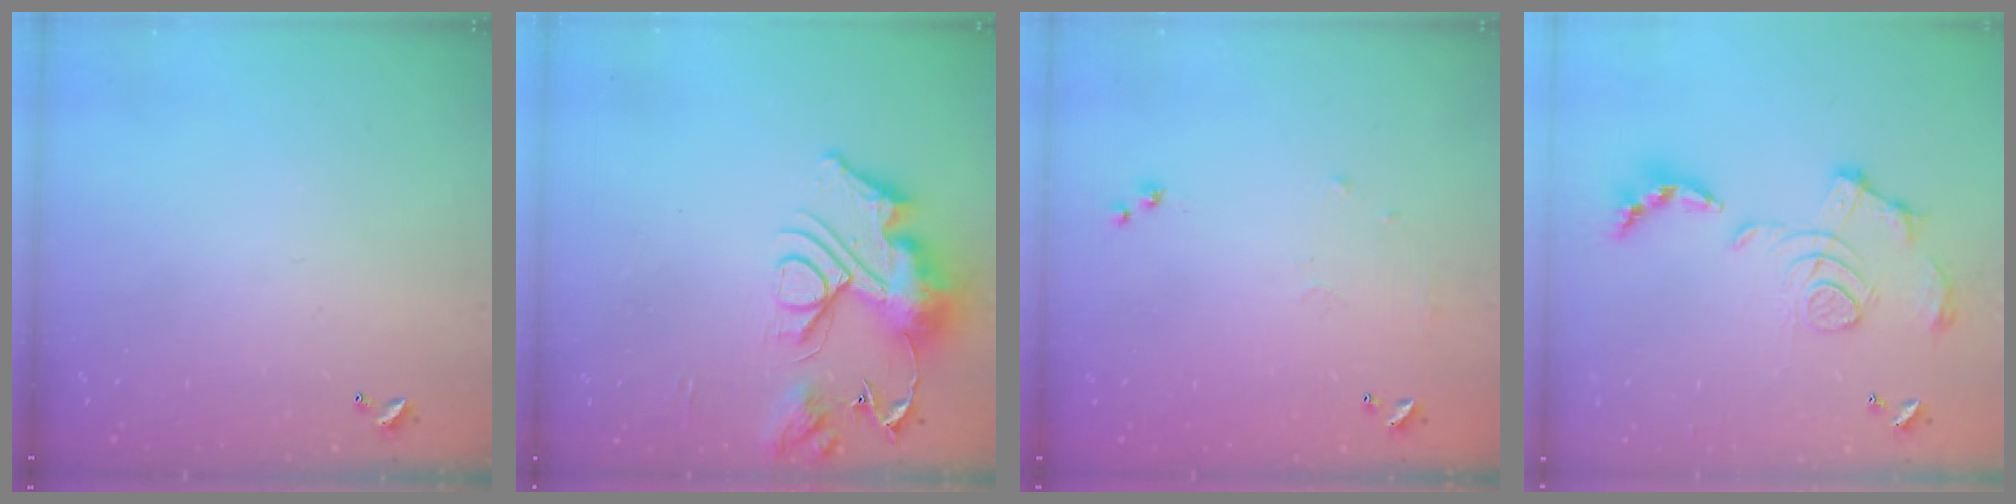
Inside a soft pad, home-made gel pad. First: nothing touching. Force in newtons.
{"total": 17.1, "press": 17.1, "slide": 1.7}
{"total": 6.0, "press": 5.9, "slide": 1.0}
{"total": 1.7, "press": 1.1, "slide": 1.3}